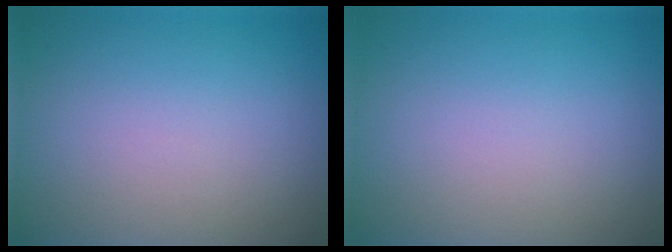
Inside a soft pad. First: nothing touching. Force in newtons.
{"total": 0.0}